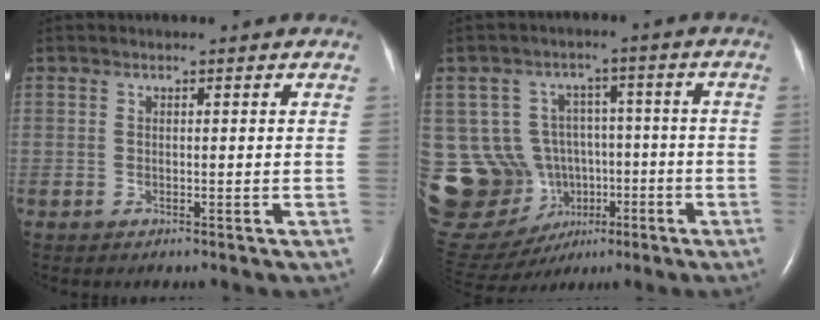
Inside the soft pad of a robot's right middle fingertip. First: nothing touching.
{"total": 20.7, "force": [-4.9, 18.0, 9.0], "torque": [-0.225, 0.063, -0.054]}